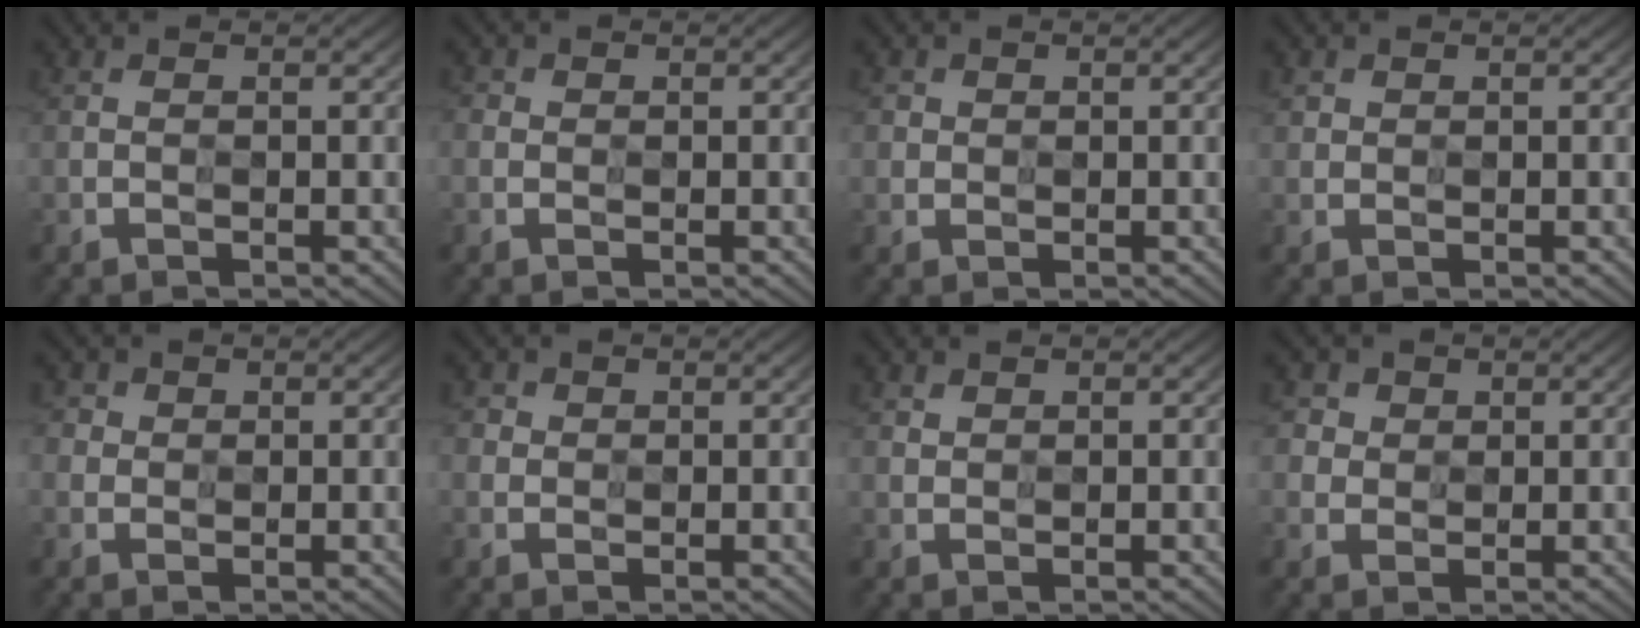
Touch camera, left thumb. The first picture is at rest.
{"total": 1.6, "force": [0.3, 1.6, 0.4], "torque": [-0.010, -0.001, -0.001]}
{"total": 2.2, "force": [1.0, 1.9, 0.0], "torque": [-0.009, -0.003, 0.018]}
{"total": 1.7, "force": [1.1, 1.3, -0.1], "torque": [-0.004, -0.002, 0.022]}
{"total": 2.7, "force": [1.3, 2.4, 0.2], "torque": [-0.014, 0.000, 0.023]}
{"total": 2.3, "force": [1.0, 2.1, 0.1], "torque": [-0.009, 0.000, 0.016]}
{"total": 1.7, "force": [1.5, 0.9, -0.2], "torque": [0.001, 0.000, 0.030]}
{"total": 3.8, "force": [2.1, 3.2, 0.3], "torque": [-0.032, 0.004, 0.035]}